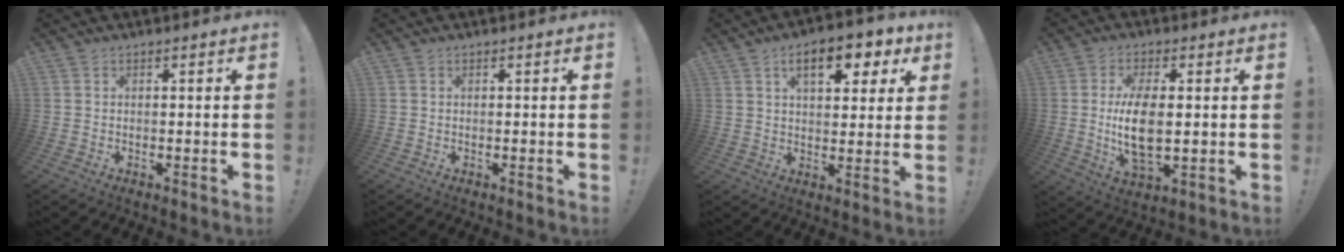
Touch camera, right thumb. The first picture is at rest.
{"total": 0.0}
{"total": 11.4, "force": [5.1, 5.4, 8.7], "torque": [-0.116, -0.016, 0.083]}
{"total": 11.5, "force": [0.2, 5.4, 10.2], "torque": [-0.206, -0.016, -0.001]}